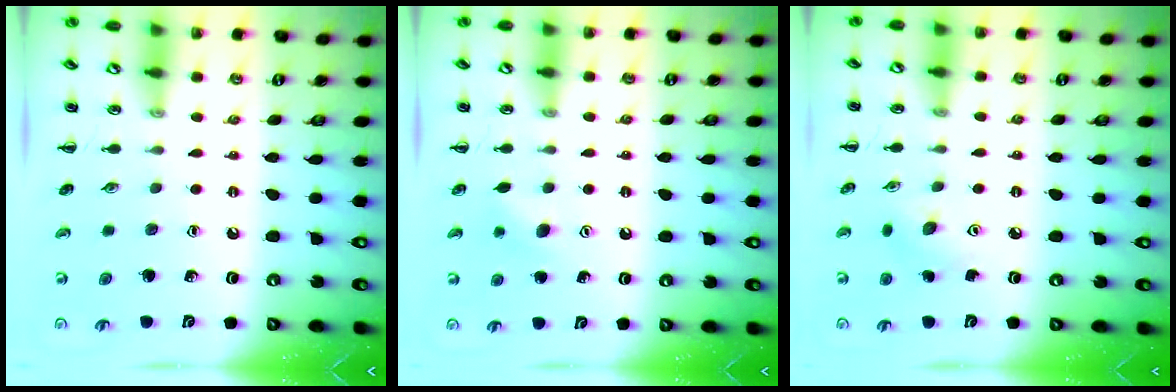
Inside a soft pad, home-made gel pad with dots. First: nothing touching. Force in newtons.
{"total": 4.3, "press": 4.2, "slide": 1.0}
{"total": 4.6, "press": 4.4, "slide": 1.2}